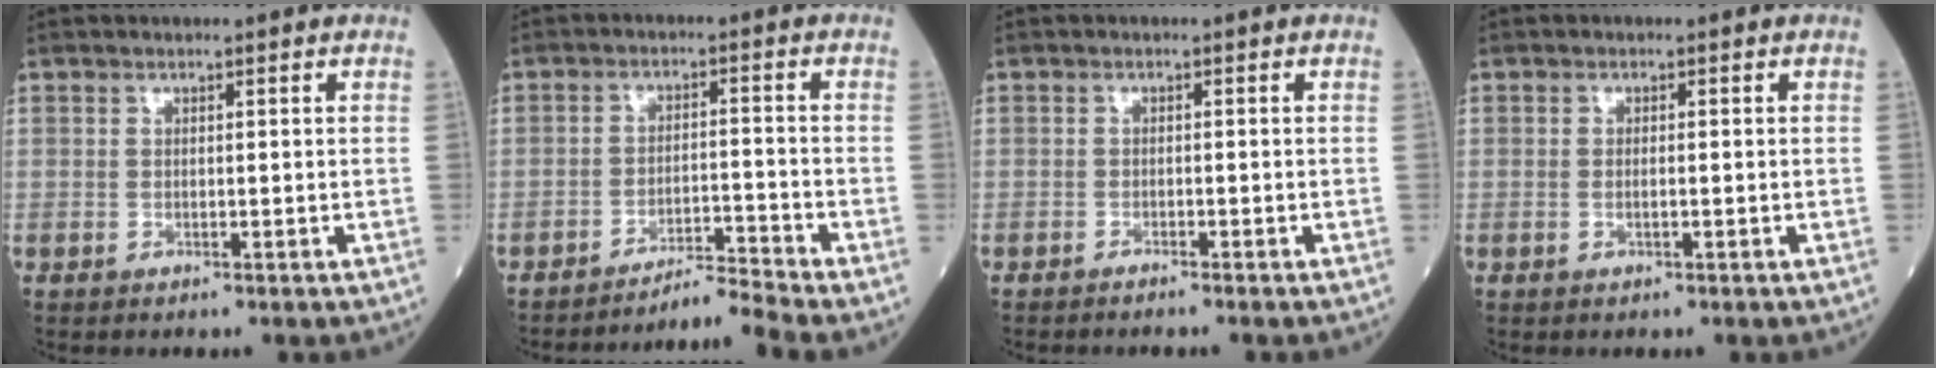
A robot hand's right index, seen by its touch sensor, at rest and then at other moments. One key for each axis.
{"total": 5.3, "fx": -4.6, "fy": -2.7, "fz": -0.2, "tx": -0.003, "ty": -0.008, "tz": -0.076}
{"total": 1.8, "fx": -1.6, "fy": -0.3, "fz": 0.8, "tx": -0.013, "ty": 0.002, "tz": -0.021}
{"total": 0.9, "fx": -0.3, "fy": 0.2, "fz": 0.9, "tx": -0.022, "ty": -0.001, "tz": -0.004}